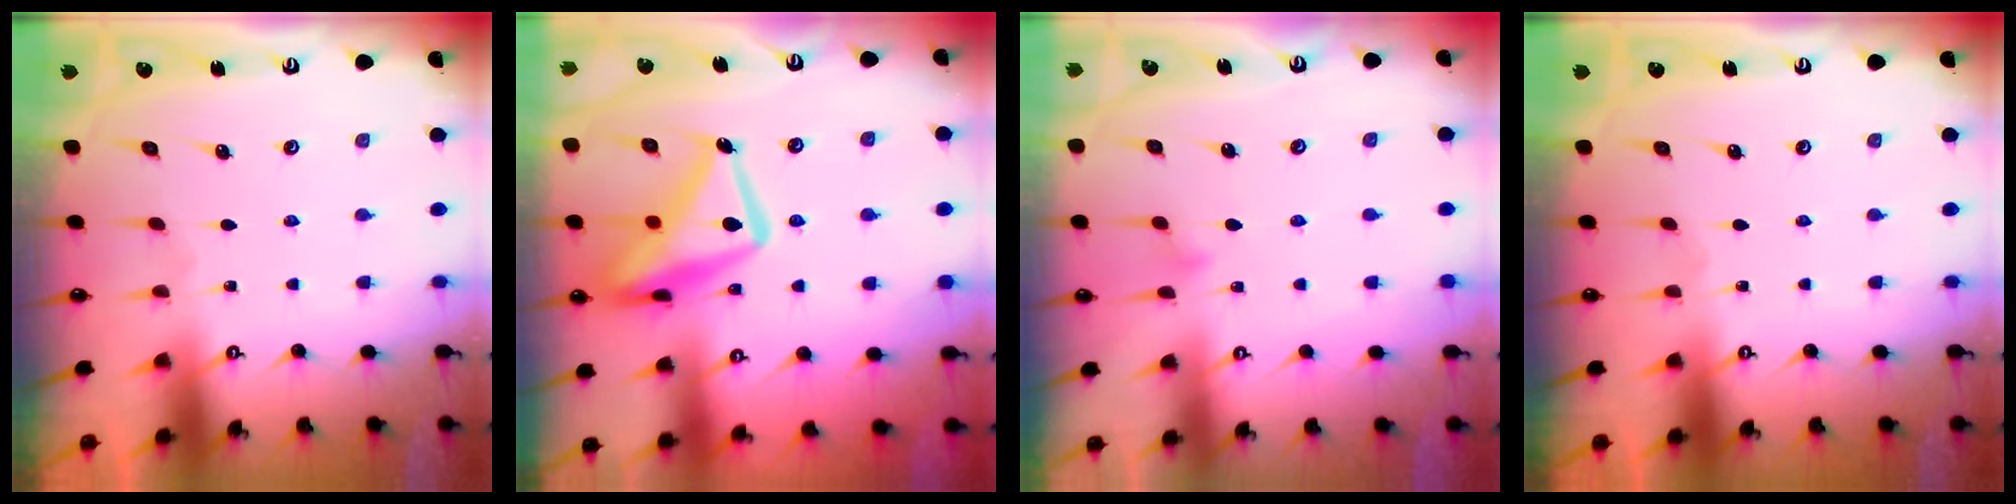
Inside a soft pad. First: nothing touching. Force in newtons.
{"total": 18.2, "press": 18.1, "slide": 1.8}
{"total": 7.1, "press": 7.1, "slide": 0.3}
{"total": 0.0}